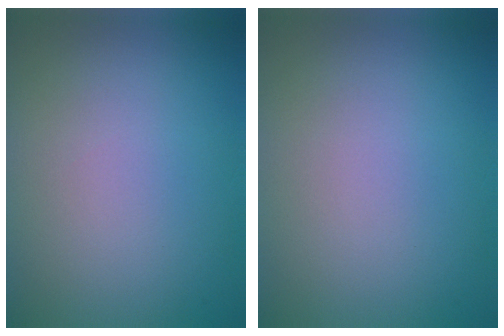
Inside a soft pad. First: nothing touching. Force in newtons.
{"total": 0.0}